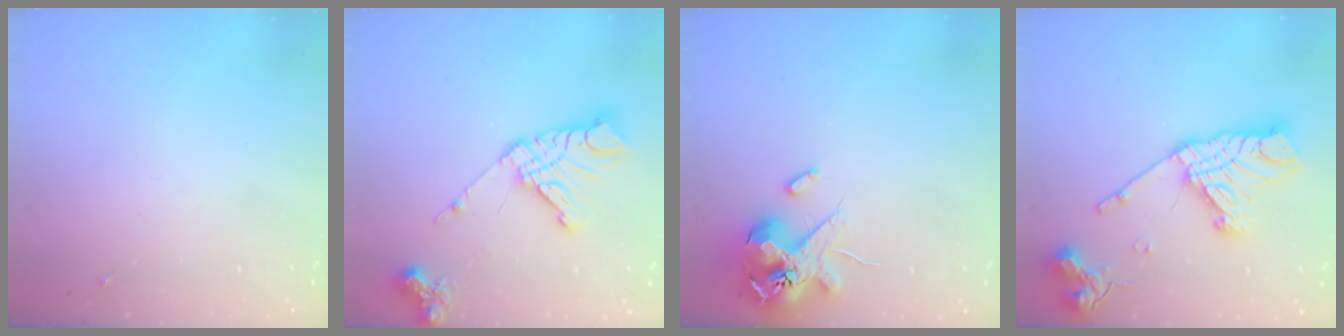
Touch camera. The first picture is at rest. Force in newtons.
{"total": 16.4, "press": 16.3, "slide": 1.9}
{"total": 14.7, "press": 14.5, "slide": 2.1}
{"total": 20.7, "press": 20.6, "slide": 1.9}